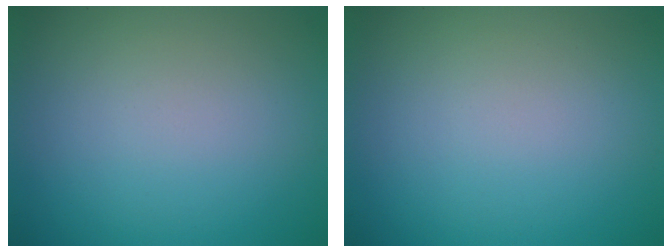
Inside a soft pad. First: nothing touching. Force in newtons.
{"total": 0.0}